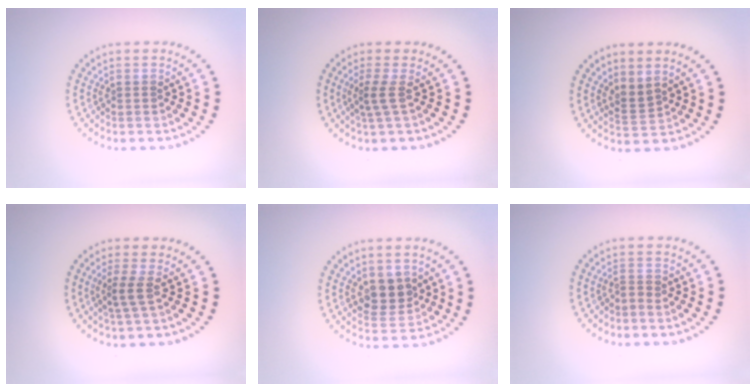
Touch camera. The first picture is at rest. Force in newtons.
{"total": 1.9, "press": 1.2, "slide": 1.4}
{"total": 1.9, "press": 1.4, "slide": 1.3}
{"total": 1.9, "press": 1.2, "slide": 1.4}
{"total": 3.4, "press": 3.3, "slide": 1.1}
{"total": 0.8, "press": 0.2, "slide": 0.7}